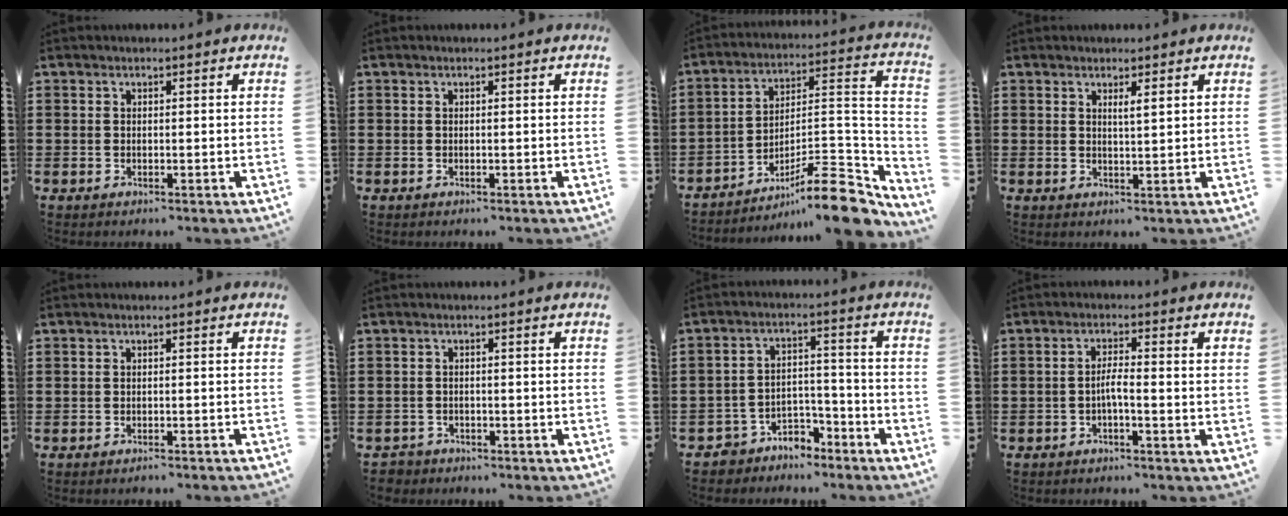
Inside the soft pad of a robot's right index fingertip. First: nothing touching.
{"total": 0.0}
{"total": 13.3, "force": [-9.8, 3.1, 8.4], "torque": [-0.106, 0.036, -0.176]}
{"total": 1.4, "force": [0.9, 0.0, 1.1], "torque": [-0.023, 0.000, 0.016]}
{"total": 0.9, "force": [-0.8, -0.2, 0.4], "torque": [-0.007, -0.002, -0.015]}
{"total": 1.6, "force": [-1.5, 0.5, -0.1], "torque": [-0.003, 0.001, -0.036]}
{"total": 4.6, "force": [-4.3, 1.6, 0.4], "torque": [-0.013, 0.012, -0.088]}
{"total": 2.8, "force": [-0.8, -0.2, 2.7], "torque": [-0.055, -0.009, -0.019]}